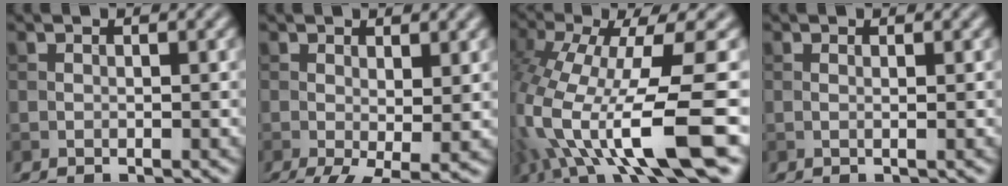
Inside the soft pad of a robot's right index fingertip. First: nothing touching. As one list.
[{"total": 5.2, "force": [-1.4, 1.7, 4.7], "torque": [-0.085, -0.016, -0.018]}, {"total": 12.9, "force": [-3.5, 4.0, 11.8], "torque": [-0.235, -0.019, -0.049]}, {"total": 0.7, "force": [0.2, 0.2, 0.7], "torque": [-0.009, 0.000, -0.003]}]